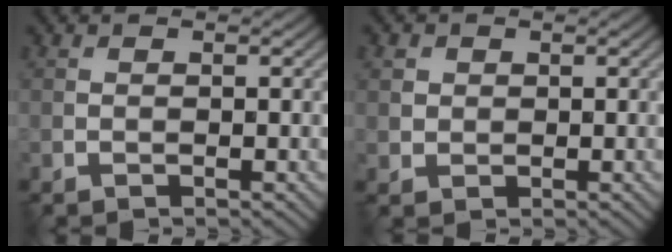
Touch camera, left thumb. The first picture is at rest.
{"total": 2.1, "force": [0.8, 1.9, 0.5], "torque": [-0.022, -0.008, 0.020]}